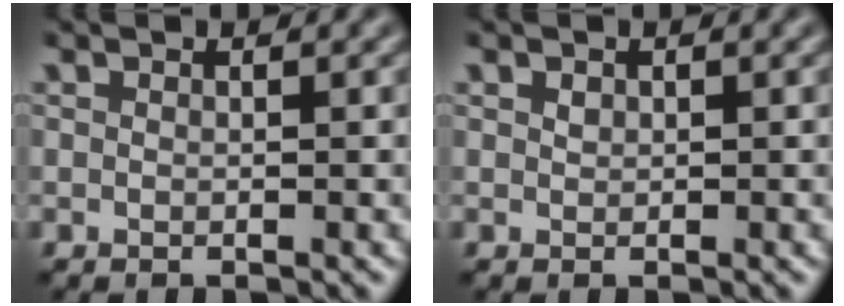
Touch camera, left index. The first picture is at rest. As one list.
[{"total": 0.0}]